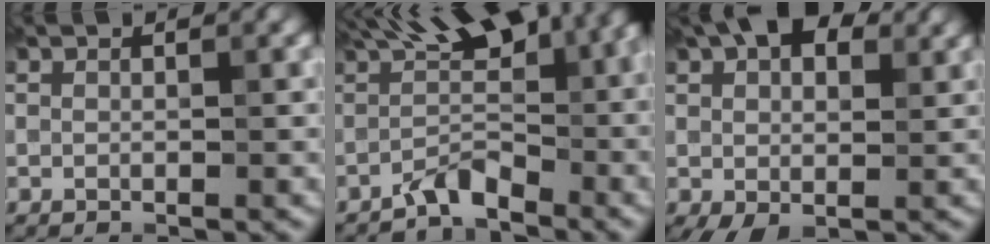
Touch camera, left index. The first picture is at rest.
{"total": 7.4, "force": [-2.2, 3.1, 6.3], "torque": [-0.086, 0.023, -0.055]}
{"total": 7.2, "force": [1.8, 4.3, 5.5], "torque": [-0.098, 0.016, 0.022]}